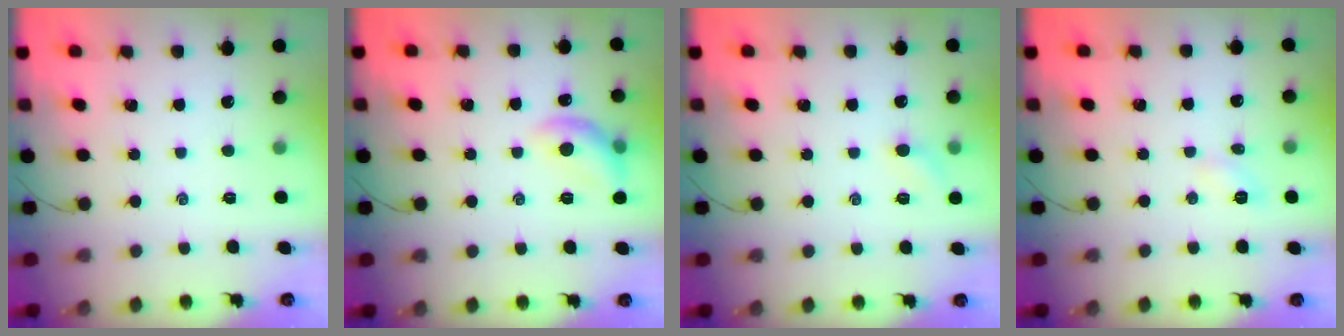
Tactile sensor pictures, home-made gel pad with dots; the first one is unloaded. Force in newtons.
{"total": 9.5, "press": 9.5, "slide": 0.7}
{"total": 5.9, "press": 5.6, "slide": 2.0}
{"total": 4.1, "press": 3.8, "slide": 1.6}